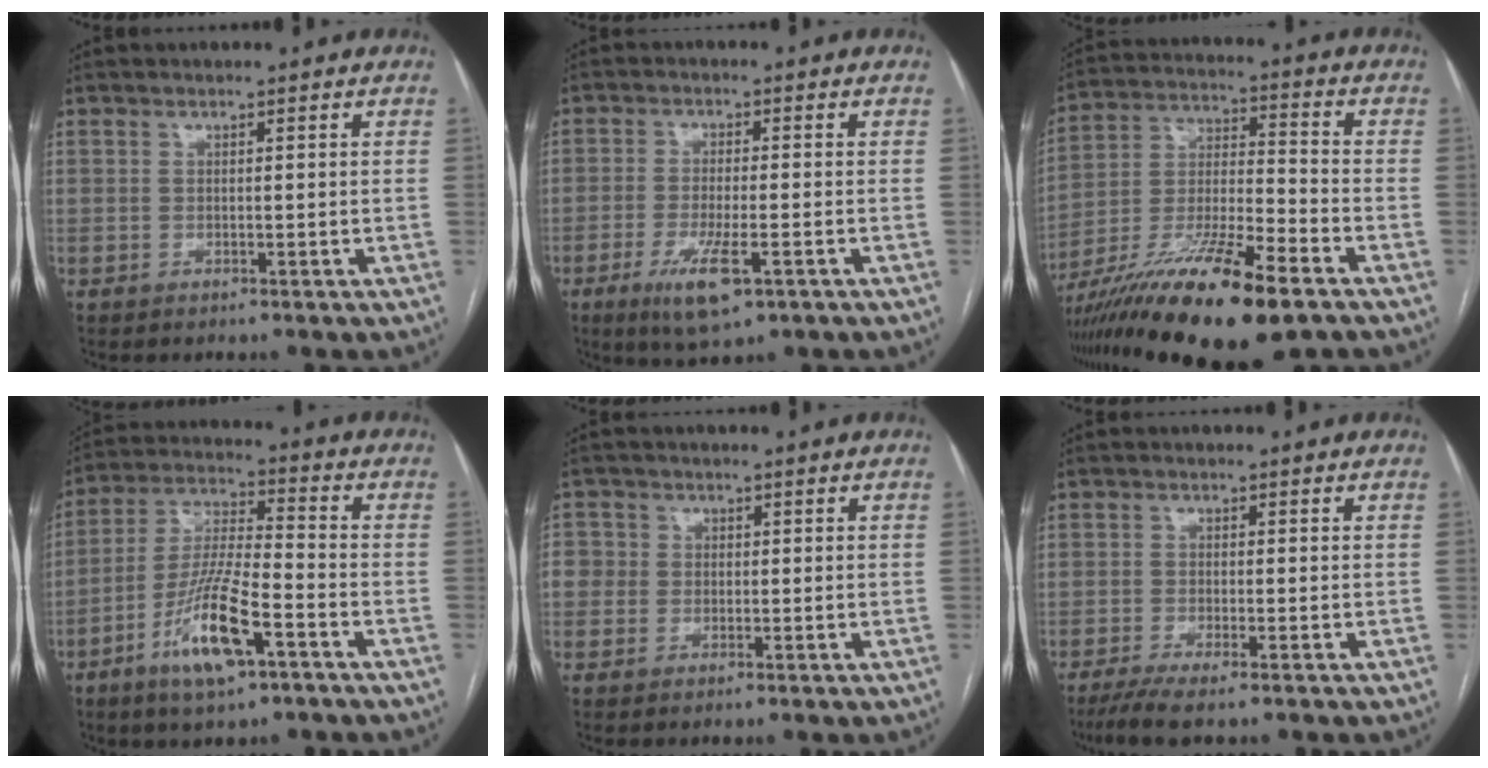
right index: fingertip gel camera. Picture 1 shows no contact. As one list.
[{"total": 7.5, "force": [-3.6, 1.5, 6.4], "torque": [-0.122, -0.017, -0.057]}, {"total": 19.9, "force": [-12.8, 2.2, 15.0], "torque": [-0.276, -0.037, -0.226]}, {"total": 12.8, "force": [-6.3, 2.3, 10.9], "torque": [-0.219, -0.009, -0.115]}, {"total": 3.1, "force": [-0.1, 3.1, 0.4], "torque": [0.007, 0.012, -0.007]}, {"total": 5.1, "force": [-3.6, 0.2, 3.6], "torque": [-0.061, -0.012, -0.063]}]